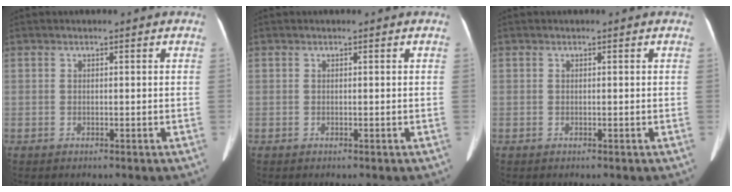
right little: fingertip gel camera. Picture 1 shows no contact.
{"total": 0.0}
{"total": 0.0}